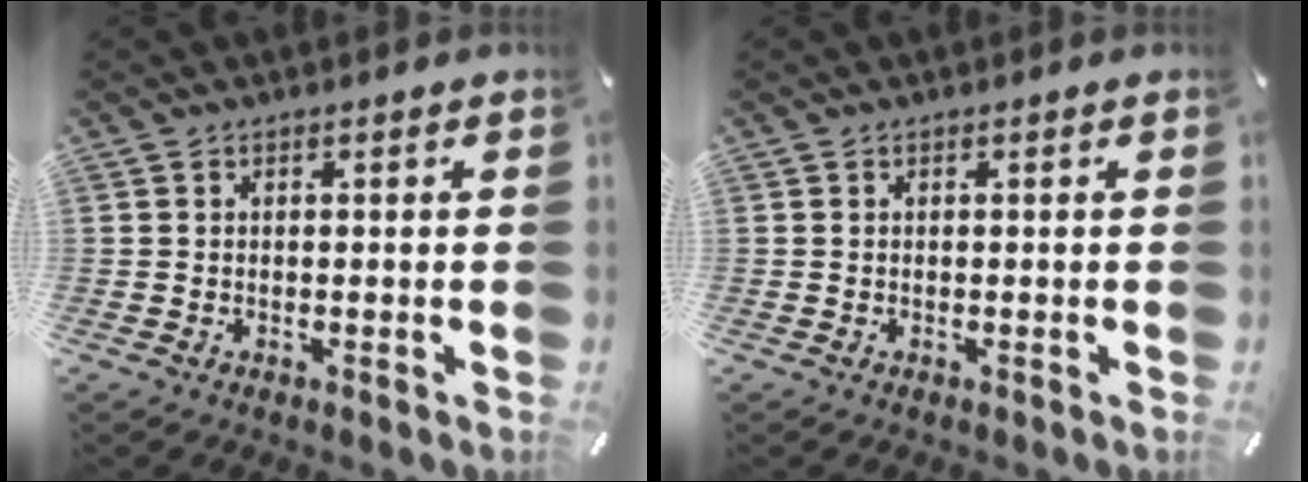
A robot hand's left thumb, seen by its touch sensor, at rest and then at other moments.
{"total": 0.0}